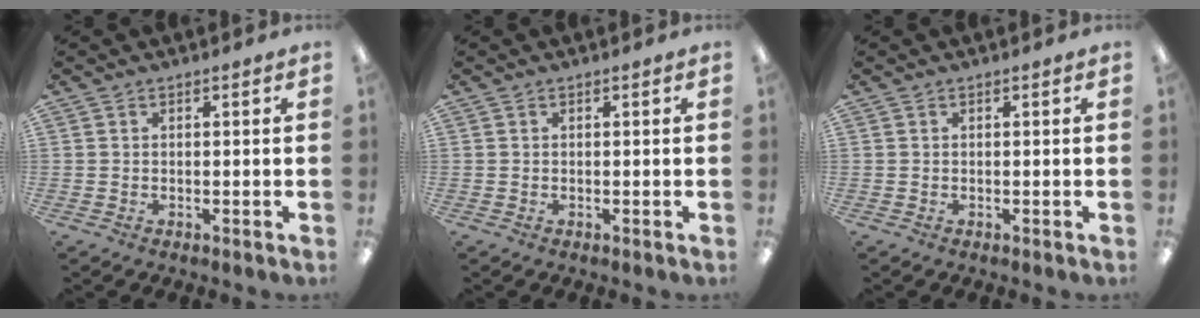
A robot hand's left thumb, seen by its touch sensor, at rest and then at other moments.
{"total": 0.0}
{"total": 0.0}